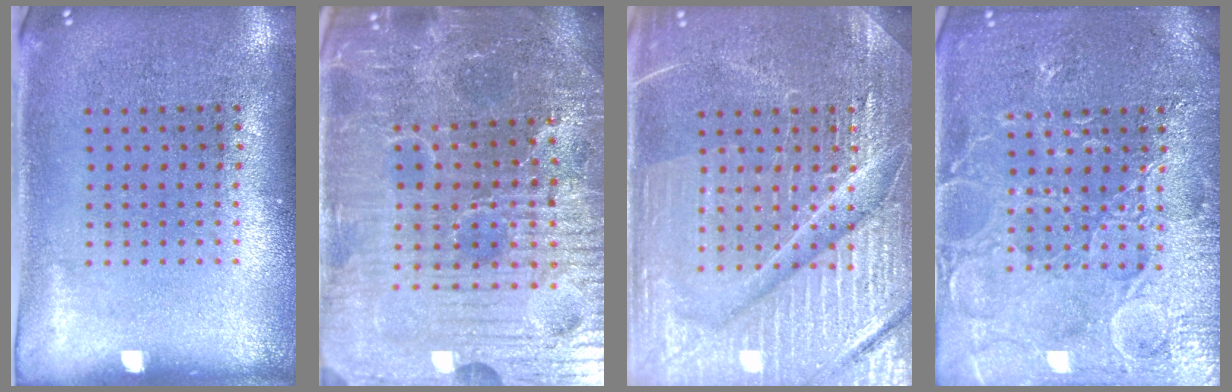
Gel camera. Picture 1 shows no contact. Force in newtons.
{"total": 6.1, "press": 5.8, "slide": 2.0}
{"total": 7.1, "press": 7.1, "slide": 0.9}
{"total": 6.2, "press": 6.1, "slide": 0.7}